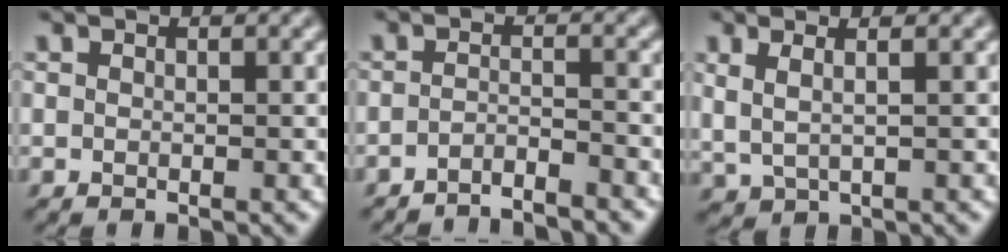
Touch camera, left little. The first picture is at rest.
{"total": 2.7, "force": [-2.6, -0.4, 0.3], "torque": [-0.004, 0.004, -0.049]}
{"total": 2.0, "force": [1.0, 0.3, 1.7], "torque": [-0.044, 0.002, 0.023]}